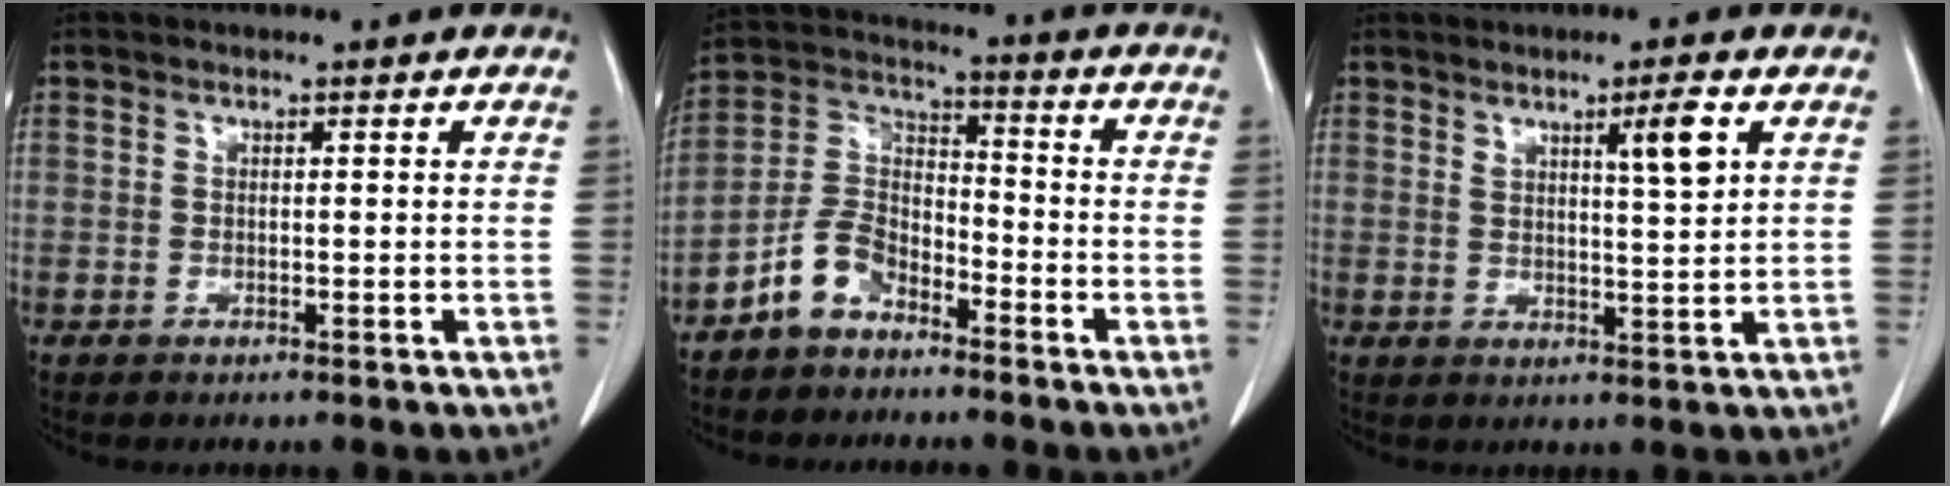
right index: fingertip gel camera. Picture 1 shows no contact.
{"total": 7.8, "force": [-5.3, 4.4, 3.6], "torque": [-0.081, 0.017, -0.109]}
{"total": 5.0, "force": [2.5, 0.1, 4.3], "torque": [-0.063, -0.002, 0.042]}